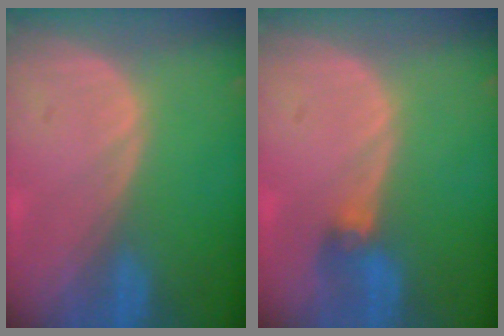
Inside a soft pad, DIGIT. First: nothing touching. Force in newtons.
{"total": 2.8, "press": 2.6, "slide": 1.1}